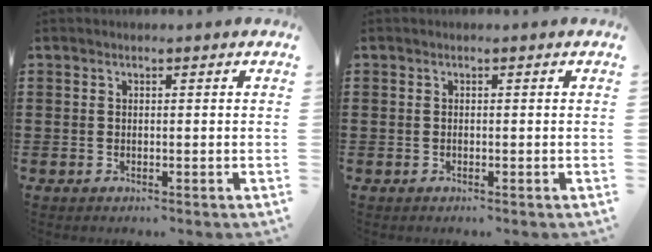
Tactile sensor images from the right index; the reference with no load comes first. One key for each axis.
{"total": 0.0}